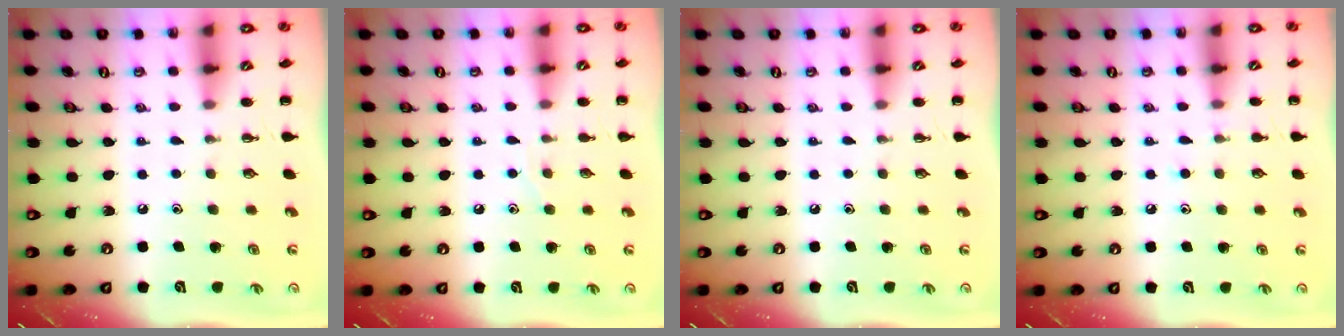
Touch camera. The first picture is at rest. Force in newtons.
{"total": 5.3, "press": 5.0, "slide": 1.6}
{"total": 0.0}
{"total": 4.5, "press": 4.1, "slide": 1.6}